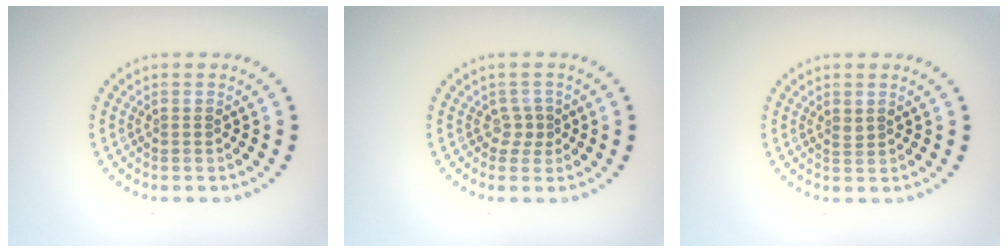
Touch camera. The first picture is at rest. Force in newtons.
{"total": 1.4, "press": 0.9, "slide": 1.0}
{"total": 0.7, "press": 0.6, "slide": 0.3}